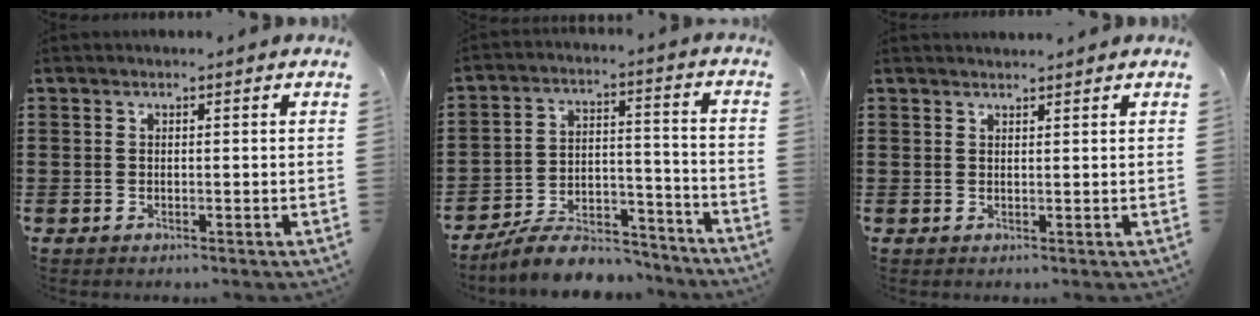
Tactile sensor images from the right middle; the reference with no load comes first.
{"total": 8.8, "force": [-8.1, 2.3, 2.6], "torque": [-0.040, 0.029, -0.153]}
{"total": 1.1, "force": [1.1, 0.0, 0.0], "torque": [-0.001, -0.002, 0.021]}